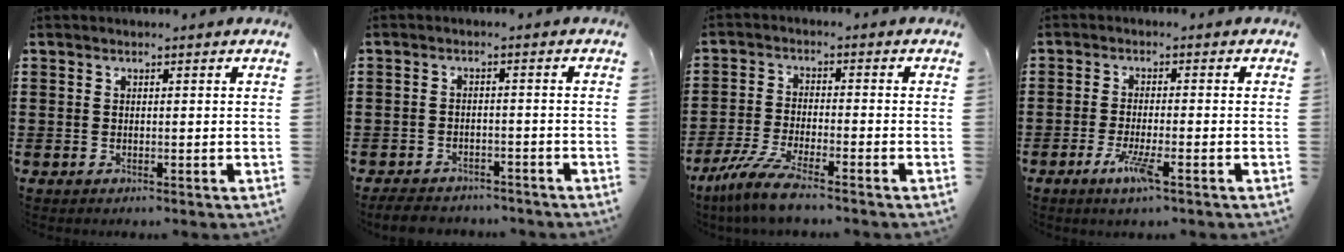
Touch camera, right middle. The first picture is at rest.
{"total": 3.3, "force": [-3.2, 0.7, 0.2], "torque": [-0.008, 0.001, -0.066]}
{"total": 6.4, "force": [-5.4, 0.3, 3.5], "torque": [-0.089, -0.018, -0.108]}
{"total": 4.5, "force": [-2.3, 0.5, 3.8], "torque": [-0.082, -0.014, -0.044]}